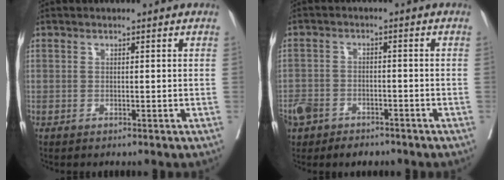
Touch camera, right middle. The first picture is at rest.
{"total": 8.1, "force": [-5.7, 4.9, 3.0], "torque": [-0.073, 0.007, -0.090]}